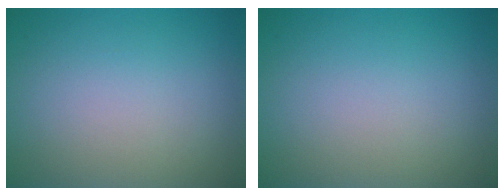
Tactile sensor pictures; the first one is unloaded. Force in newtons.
{"total": 0.0}